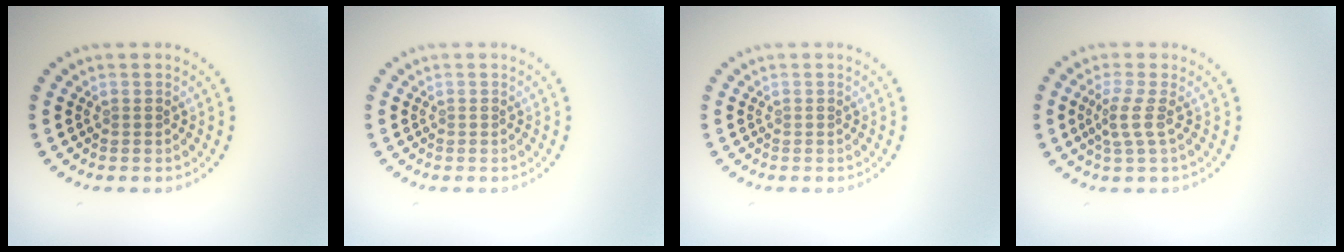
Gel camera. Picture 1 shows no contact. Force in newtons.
{"total": 0.0}
{"total": 0.0}
{"total": 2.1, "press": 1.5, "slide": 1.5}